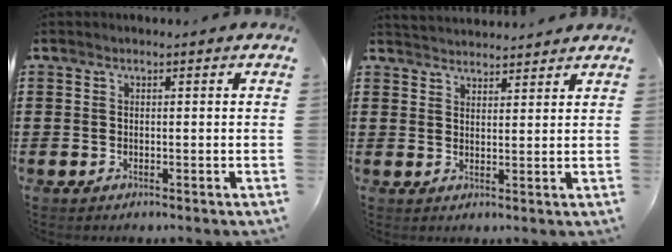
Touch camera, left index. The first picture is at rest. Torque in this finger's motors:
{"motor_torque": [0.14, -0.14, 0.07, 0.04]}